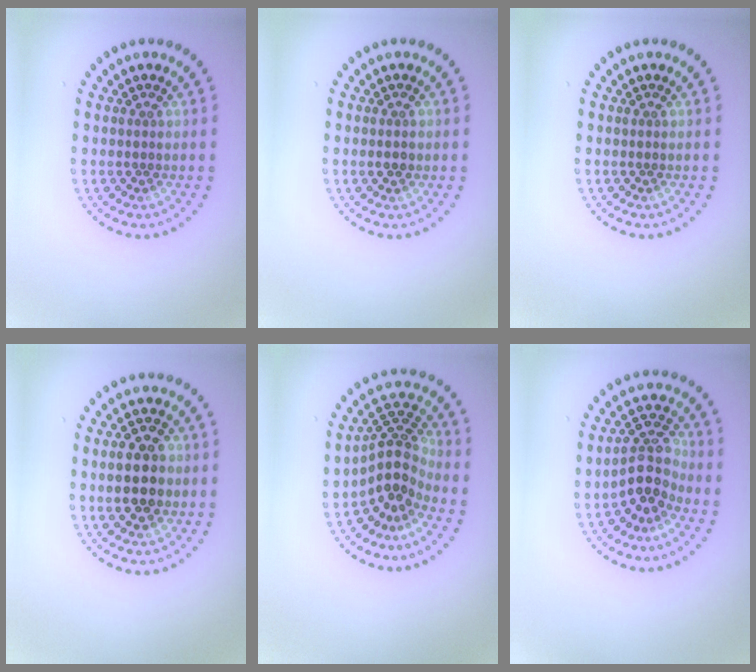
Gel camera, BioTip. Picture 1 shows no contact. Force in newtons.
{"total": 1.3, "press": 1.3, "slide": 0.1}
{"total": 0.0}
{"total": 4.6, "press": 4.6, "slide": 0.2}
{"total": 4.0, "press": 2.7, "slide": 2.9}
{"total": 3.8, "press": 3.3, "slide": 1.9}